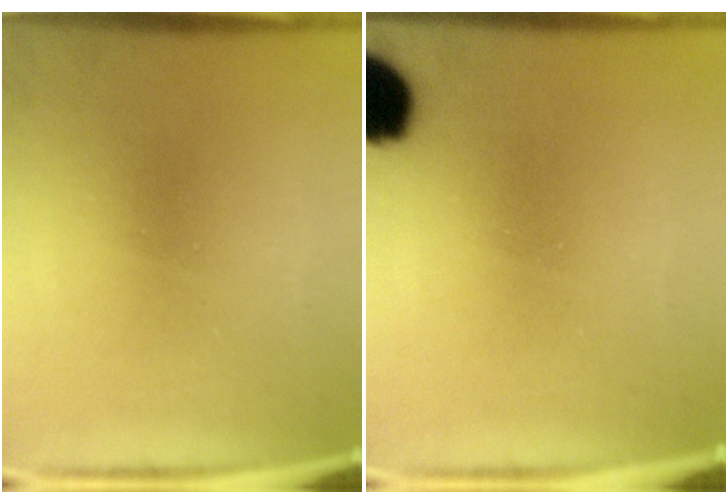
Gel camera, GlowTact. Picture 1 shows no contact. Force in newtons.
{"total": 10.8}